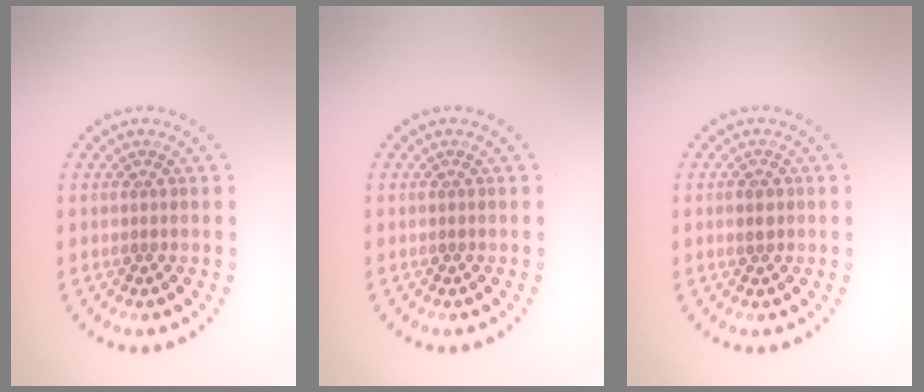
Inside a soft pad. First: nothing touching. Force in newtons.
{"total": 0.0}
{"total": 1.1, "press": 1.1, "slide": 0.1}